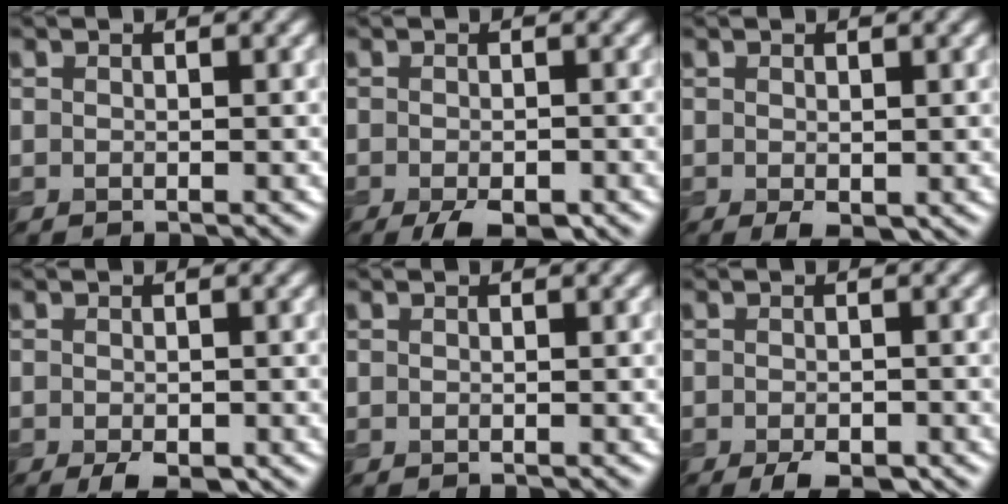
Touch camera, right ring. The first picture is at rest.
{"total": 4.3, "force": [-2.6, 1.6, 3.1], "torque": [-0.046, -0.006, -0.037]}
{"total": 1.7, "force": [-0.4, 0.9, 1.4], "torque": [-0.023, -0.008, -0.003]}
{"total": 3.1, "force": [-1.6, 1.3, 2.4], "torque": [-0.036, -0.007, -0.020]}
{"total": 0.0}
{"total": 3.4, "force": [-2.0, 1.3, 2.4], "torque": [-0.036, -0.006, -0.028]}